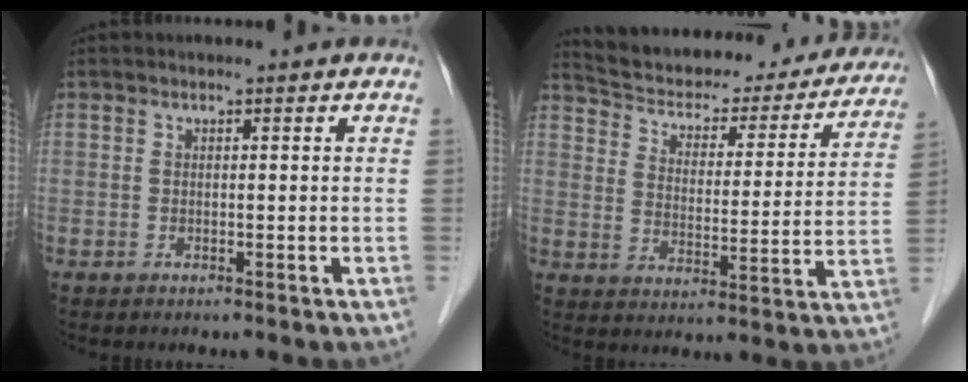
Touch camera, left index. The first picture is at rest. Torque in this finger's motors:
{"motor_torque": [-0.39, -0.92, 0.01, -0.01]}